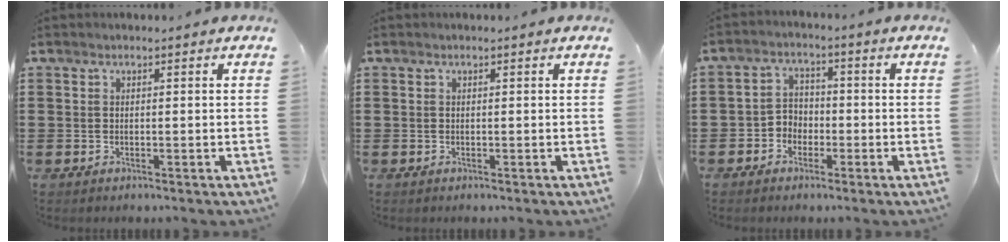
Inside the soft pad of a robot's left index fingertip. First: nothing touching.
{"total": 0.0}
{"total": 3.4, "force": [-2.1, 2.6, 0.7], "torque": [-0.024, 0.010, -0.049]}